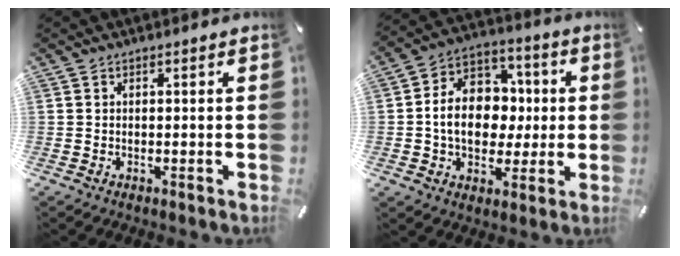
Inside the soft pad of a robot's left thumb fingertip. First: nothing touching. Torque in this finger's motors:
{"motor_torque": [0.86, 0.44, 1.15, 0.00, 0.43]}